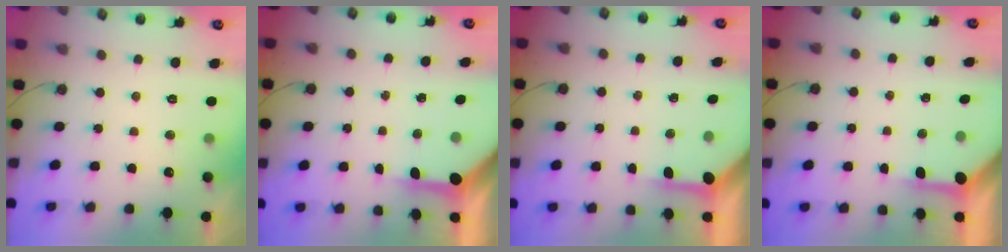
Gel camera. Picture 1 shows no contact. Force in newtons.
{"total": 5.3, "press": 5.3, "slide": 0.5}
{"total": 3.9, "press": 3.9, "slide": 0.4}
{"total": 3.9, "press": 3.9, "slide": 0.4}